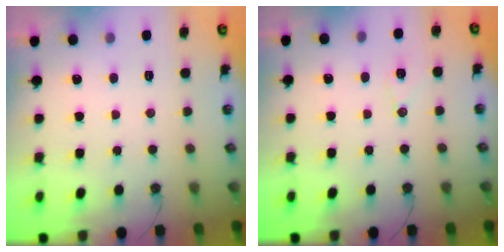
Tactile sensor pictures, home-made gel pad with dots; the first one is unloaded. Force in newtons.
{"total": 7.2, "press": 6.8, "slide": 2.1}